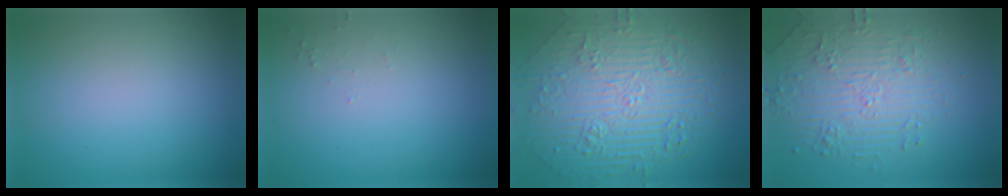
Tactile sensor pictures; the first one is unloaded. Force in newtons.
{"total": 0.6, "press": 0.6, "slide": 0.2}
{"total": 10.6, "press": 7.1, "slide": 7.8}
{"total": 4.9, "press": 3.9, "slide": 3.0}